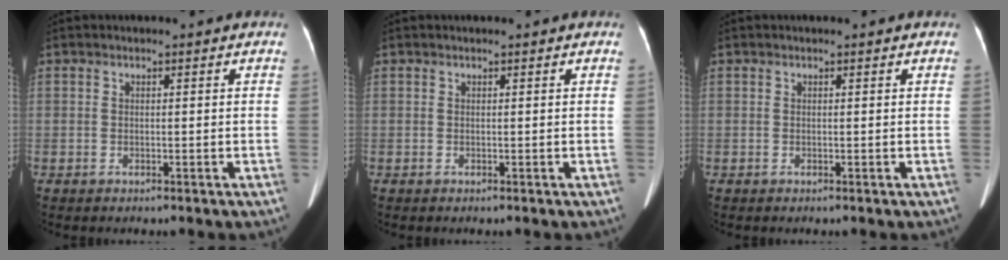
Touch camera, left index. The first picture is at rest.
{"total": 0.0}
{"total": 0.0}